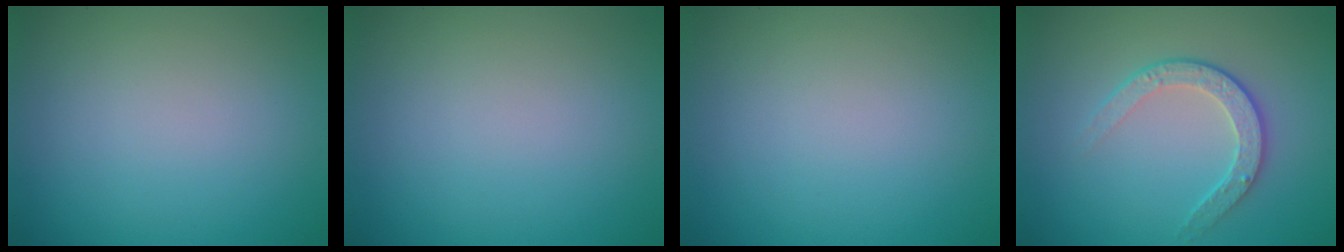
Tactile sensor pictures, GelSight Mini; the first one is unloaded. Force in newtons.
{"total": 0.0}
{"total": 0.0}
{"total": 2.6, "press": 2.0, "slide": 1.7}